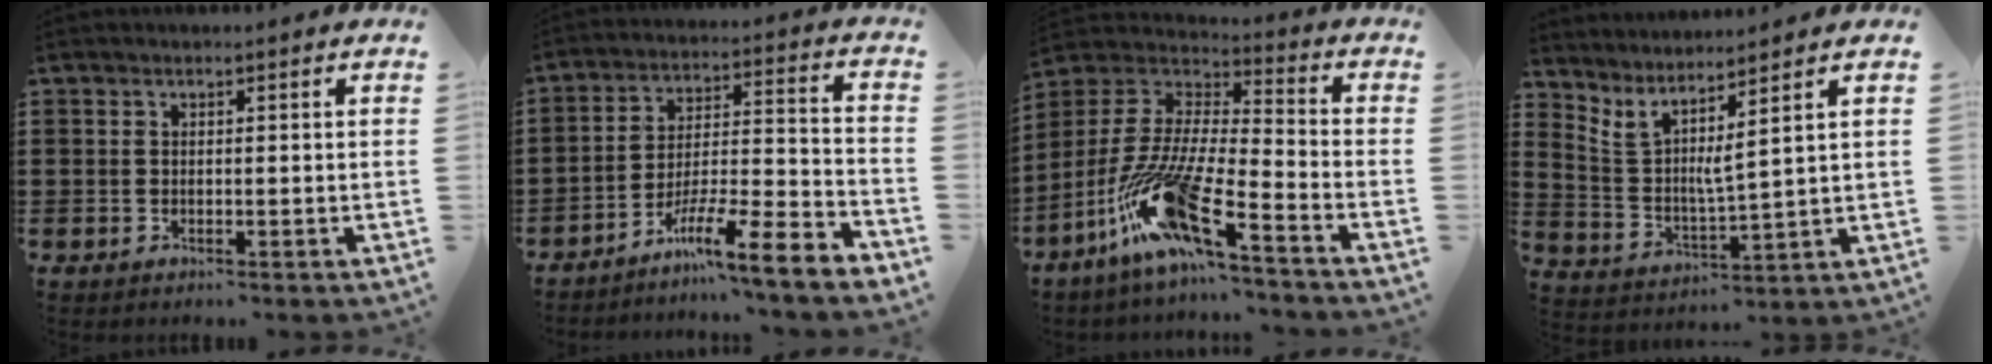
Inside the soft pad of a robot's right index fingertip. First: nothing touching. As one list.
[{"total": 9.4, "force": [-7.5, 0.2, 5.6], "torque": [-0.083, 0.005, -0.145]}, {"total": 14.6, "force": [-10.1, 2.2, 10.2], "torque": [-0.215, 0.007, -0.195]}, {"total": 4.0, "force": [3.0, -0.5, 2.6], "torque": [-0.066, -0.032, 0.046]}]